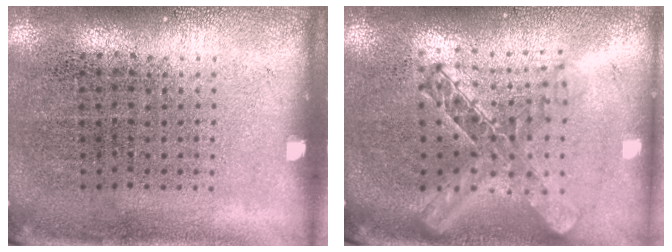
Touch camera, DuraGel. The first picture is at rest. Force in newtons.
{"total": 2.0, "press": 1.7, "slide": 1.1}